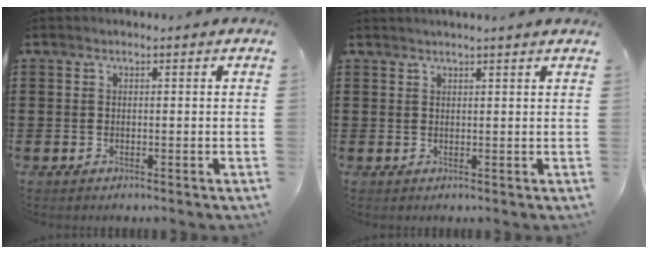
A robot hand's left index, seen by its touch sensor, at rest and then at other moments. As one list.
[{"total": 1.2, "force": [1.1, -0.3, 0.4], "torque": [-0.007, -0.003, 0.021]}]